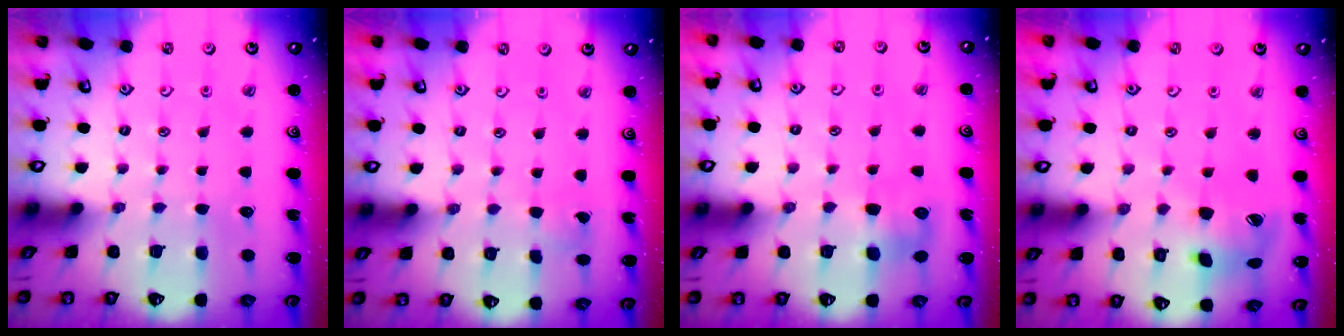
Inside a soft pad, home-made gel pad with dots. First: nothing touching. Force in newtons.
{"total": 2.7, "press": 2.7, "slide": 0.3}
{"total": 7.1, "press": 7.0, "slide": 0.4}
{"total": 13.8, "press": 13.7, "slide": 1.7}